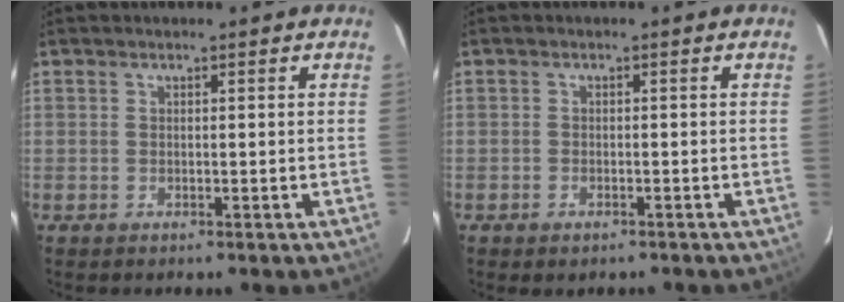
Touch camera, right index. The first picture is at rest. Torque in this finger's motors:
{"motor_torque": [0.64, -0.83, 0.13, 0.00]}